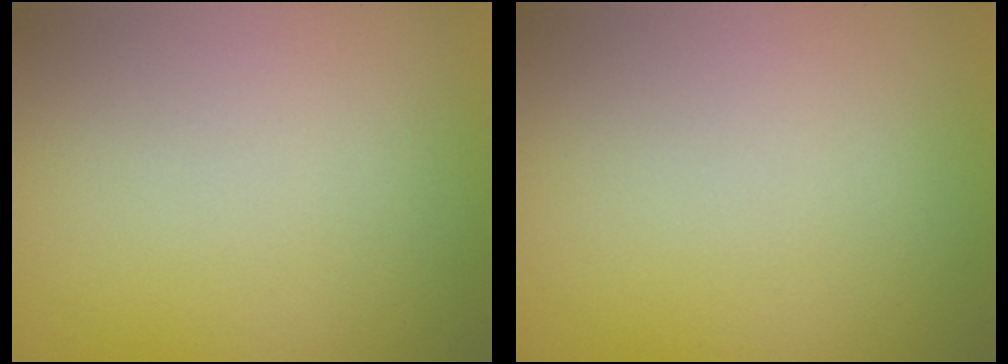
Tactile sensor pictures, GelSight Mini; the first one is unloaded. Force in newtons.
{"total": 0.0}